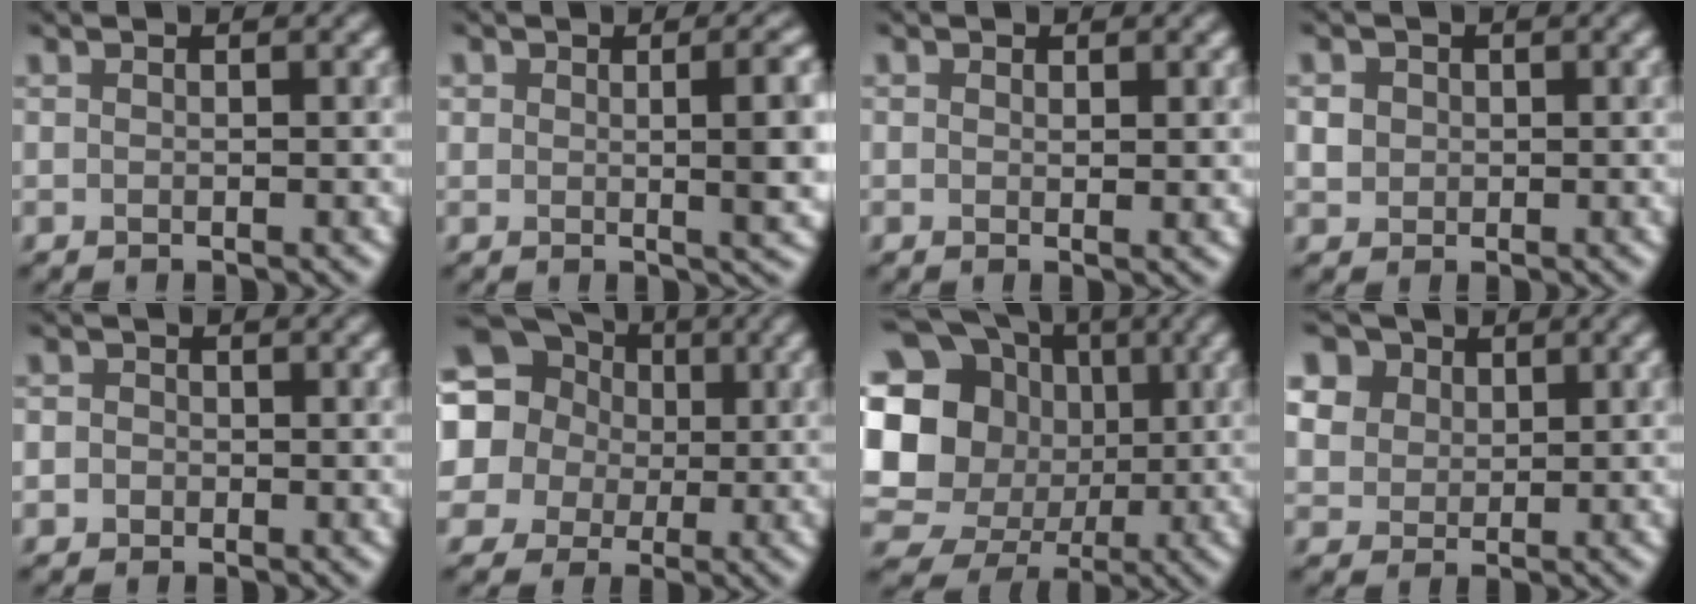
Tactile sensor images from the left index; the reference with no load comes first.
{"total": 4.5, "force": [0.7, 1.4, 4.2], "torque": [-0.047, 0.001, 0.009]}
{"total": 0.7, "force": [0.3, 0.3, 0.6], "torque": [-0.006, -0.004, 0.005]}
{"total": 2.1, "force": [0.6, 1.9, 0.8], "torque": [-0.018, 0.008, 0.014]}
{"total": 2.2, "force": [0.2, 2.1, 0.8], "torque": [0.011, 0.012, -0.023]}
{"total": 17.3, "force": [4.2, 15.5, 6.4], "torque": [-0.178, 0.018, 0.035]}
{"total": 20.8, "force": [1.8, 18.9, 8.6], "torque": [-0.204, 0.017, -0.003]}
{"total": 10.6, "force": [5.8, 7.6, 4.8], "torque": [-0.128, 0.031, 0.089]}